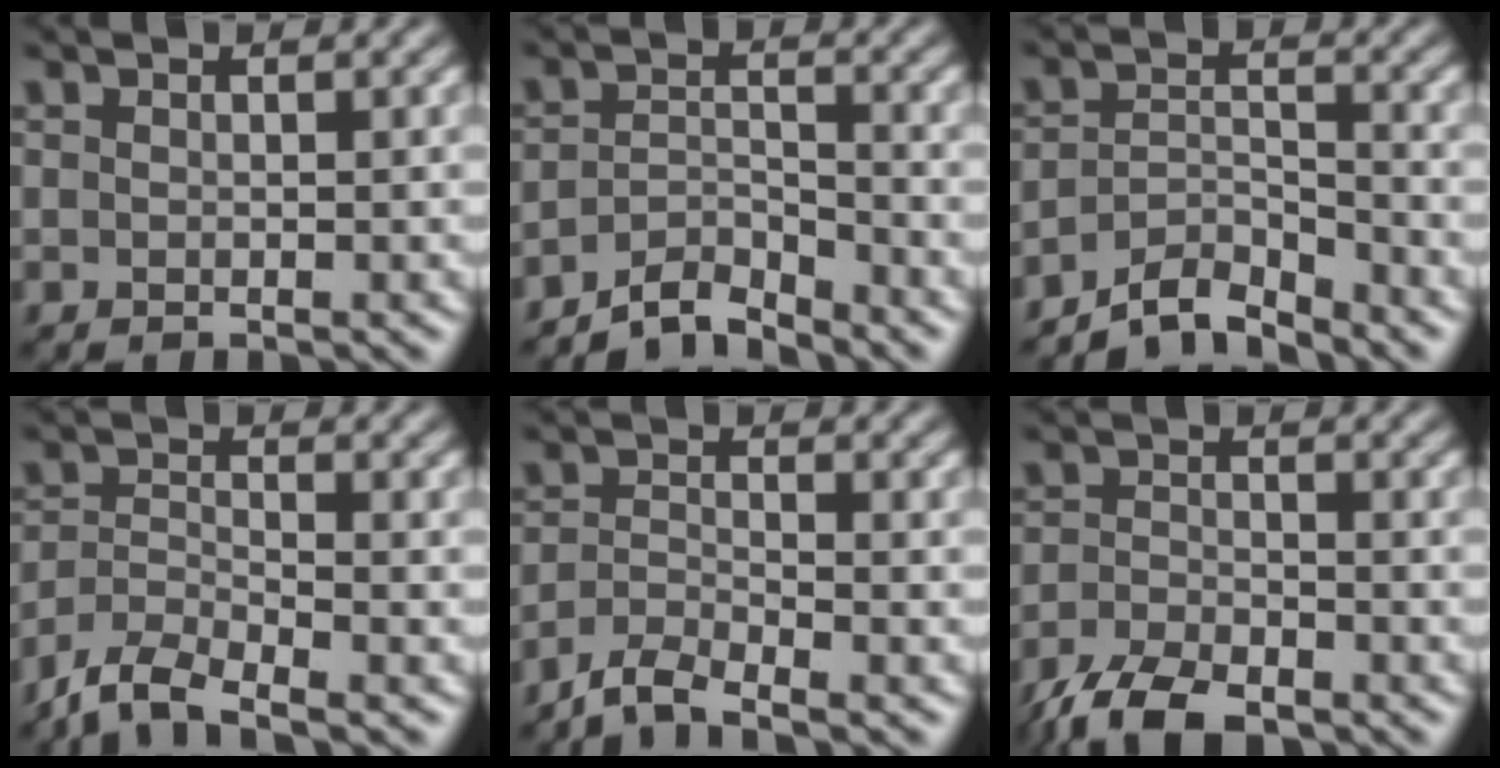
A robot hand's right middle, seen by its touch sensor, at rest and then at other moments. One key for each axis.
{"total": 3.4, "fx": -3.3, "fy": 0.5, "fz": 1.0, "tx": -0.016, "ty": 0.005, "tz": -0.070}
{"total": 4.2, "fx": -4.0, "fy": 0.8, "fz": 1.3, "tx": -0.021, "ty": 0.003, "tz": -0.080}
{"total": 4.4, "fx": -3.7, "fy": 1.0, "fz": 2.2, "tx": -0.044, "ty": -0.006, "tz": -0.080}
{"total": 3.0, "fx": -2.6, "fy": 0.4, "fz": 1.4, "tx": -0.029, "ty": -0.002, "tz": -0.062}
{"total": 5.8, "fx": -4.5, "fy": 2.1, "fz": 2.9, "tx": -0.053, "ty": -0.008, "tz": -0.091}